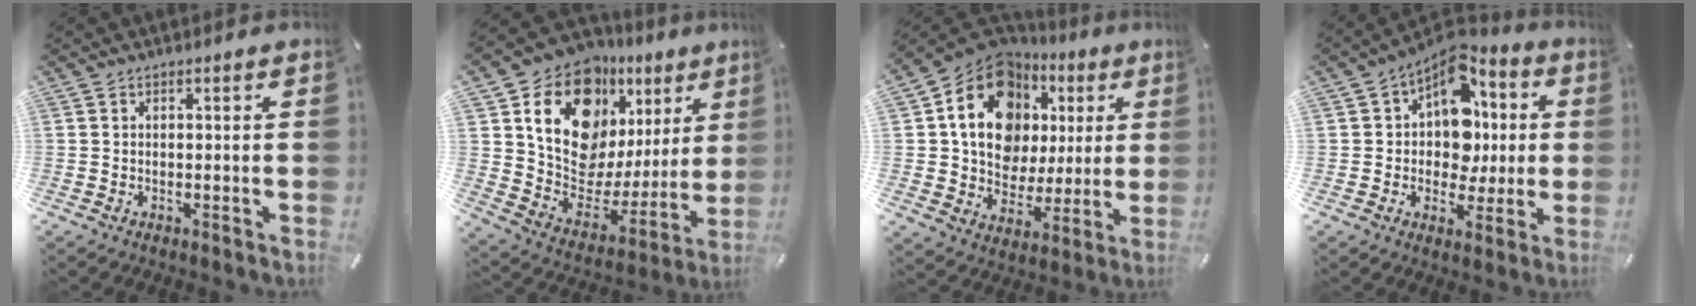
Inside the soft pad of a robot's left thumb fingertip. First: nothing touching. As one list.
[{"total": 16.9, "force": [10.0, 11.1, 8.1], "torque": [-0.140, -0.078, 0.177]}, {"total": 17.2, "force": [6.2, 13.5, 8.7], "torque": [-0.149, -0.040, 0.115]}, {"total": 12.7, "force": [3.2, 10.4, 6.6], "torque": [-0.093, -0.031, 0.063]}]